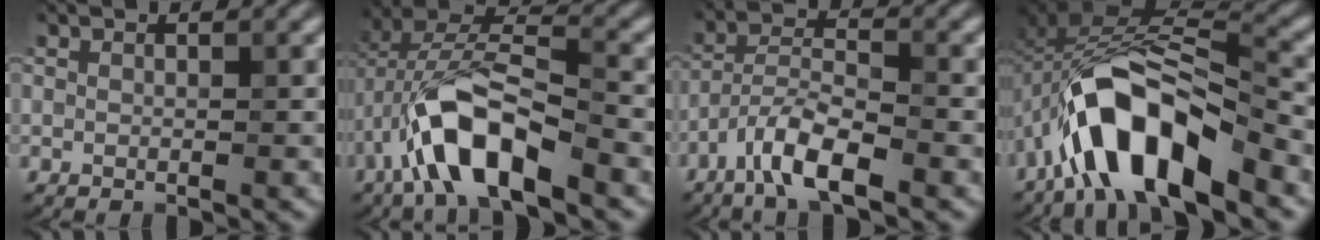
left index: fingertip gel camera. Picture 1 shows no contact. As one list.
[{"total": 8.8, "force": [-3.9, 3.3, 7.1], "torque": [-0.138, 0.015, -0.075]}, {"total": 5.1, "force": [-3.3, 1.2, 3.7], "torque": [-0.068, 0.007, -0.071]}, {"total": 9.5, "force": [-4.9, 3.5, 7.4], "torque": [-0.129, 0.017, -0.088]}]